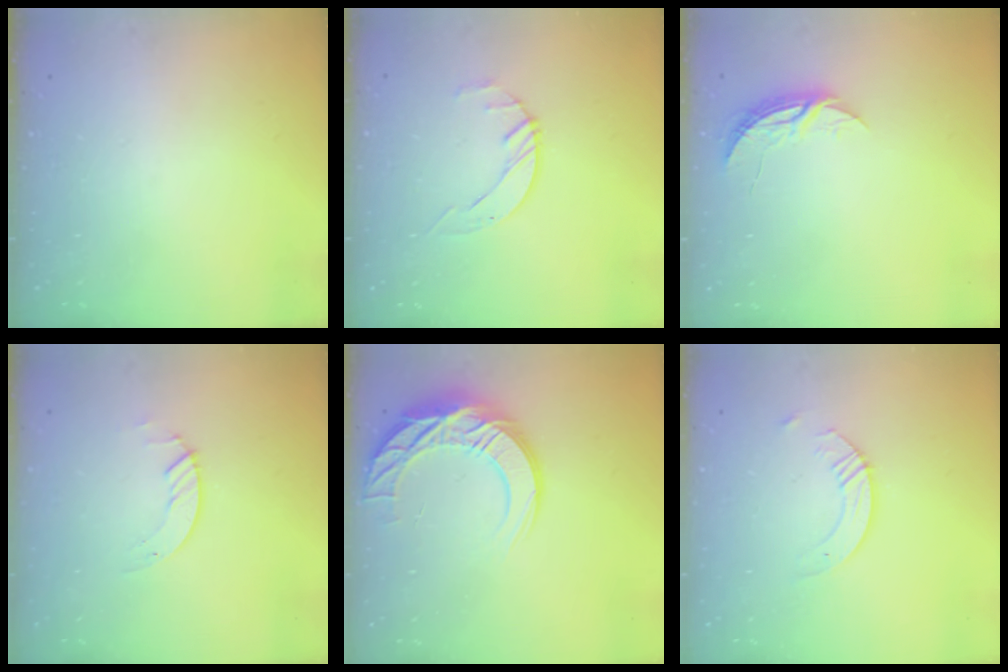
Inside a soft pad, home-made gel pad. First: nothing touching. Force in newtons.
{"total": 2.1, "press": 2.0, "slide": 0.3}
{"total": 6.2, "press": 6.2, "slide": 0.5}
{"total": 1.3, "press": 1.3, "slide": 0.2}
{"total": 14.6, "press": 14.6, "slide": 1.0}
{"total": 3.5, "press": 3.5, "slide": 0.4}